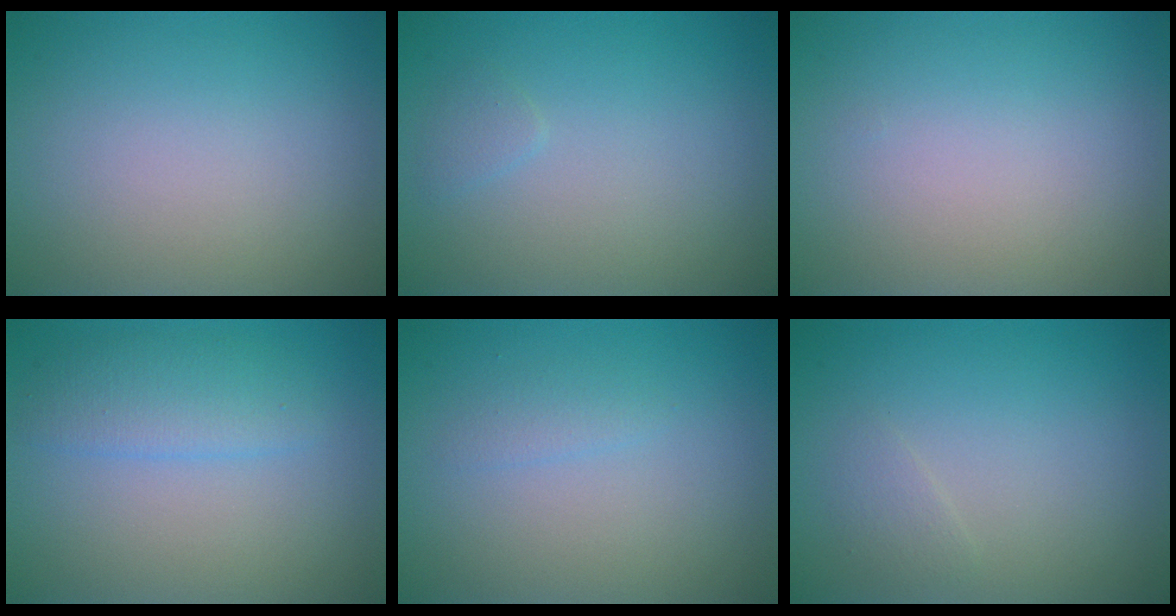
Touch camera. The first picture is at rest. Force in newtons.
{"total": 0.7, "press": 0.7, "slide": 0.1}
{"total": 0.0}
{"total": 2.6, "press": 2.6, "slide": 0.1}
{"total": 0.9, "press": 0.9, "slide": 0.1}
{"total": 0.9, "press": 0.9, "slide": 0.0}